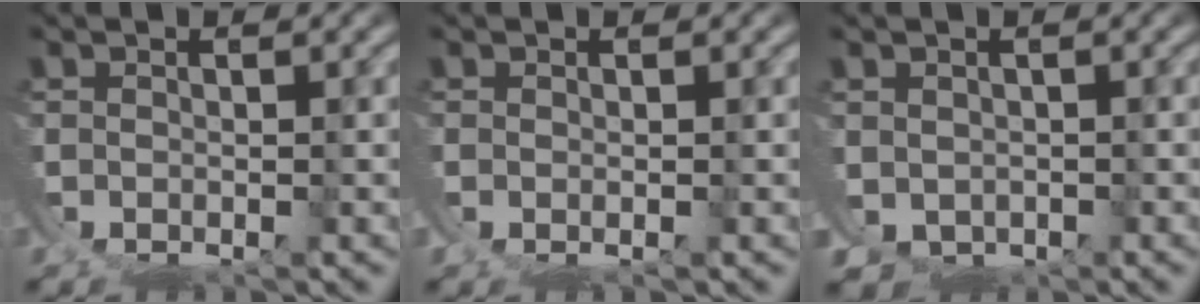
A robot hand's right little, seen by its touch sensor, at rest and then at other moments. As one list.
[{"total": 1.0, "force": [0.0, 0.5, 0.9], "torque": [-0.019, -0.002, -0.001]}, {"total": 5.8, "force": [-1.5, 5.2, 1.9], "torque": [-0.051, -0.027, -0.018]}]